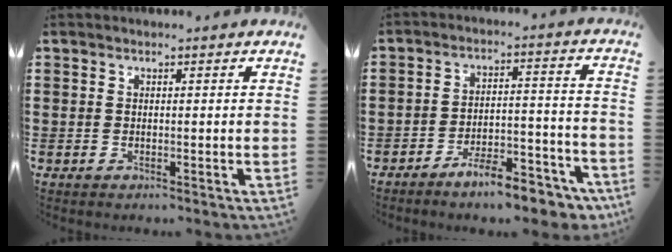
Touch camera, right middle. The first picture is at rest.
{"total": 8.2, "force": [-7.4, 1.2, 3.5], "torque": [-0.050, 0.017, -0.137]}